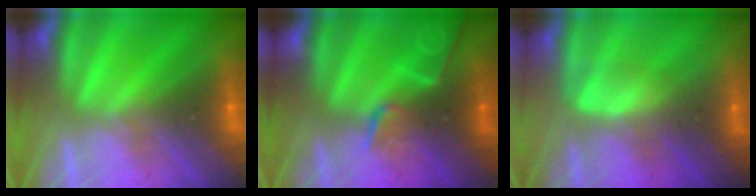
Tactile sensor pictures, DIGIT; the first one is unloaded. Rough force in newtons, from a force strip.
{"total": 2.1}
{"total": 2.4}